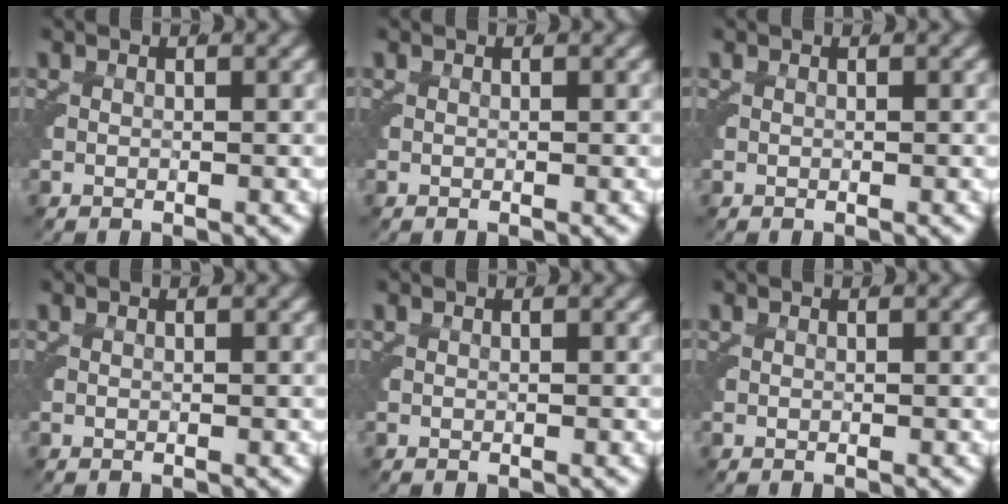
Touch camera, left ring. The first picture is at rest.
{"total": 0.0}
{"total": 0.0}
{"total": 0.0}
{"total": 0.0}
{"total": 0.0}